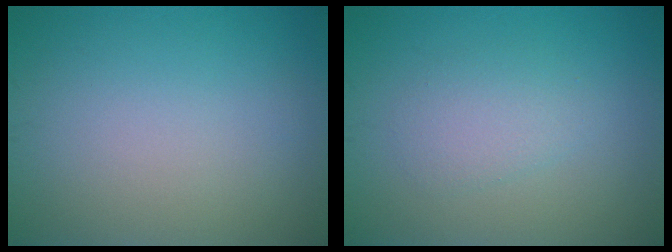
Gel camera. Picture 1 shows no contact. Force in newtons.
{"total": 2.2, "press": 2.2, "slide": 0.1}